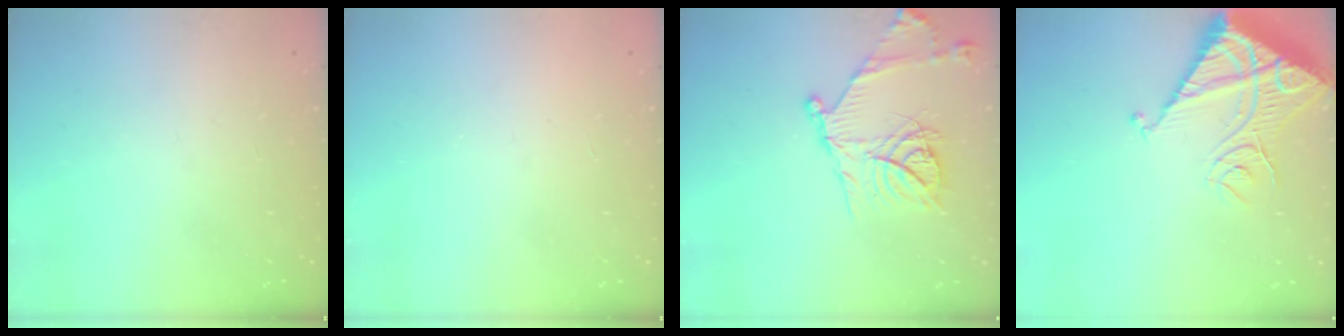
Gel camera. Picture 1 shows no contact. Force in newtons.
{"total": 1.7, "press": 1.6, "slide": 0.1}
{"total": 18.9, "press": 18.8, "slide": 1.9}
{"total": 15.5, "press": 15.4, "slide": 1.6}